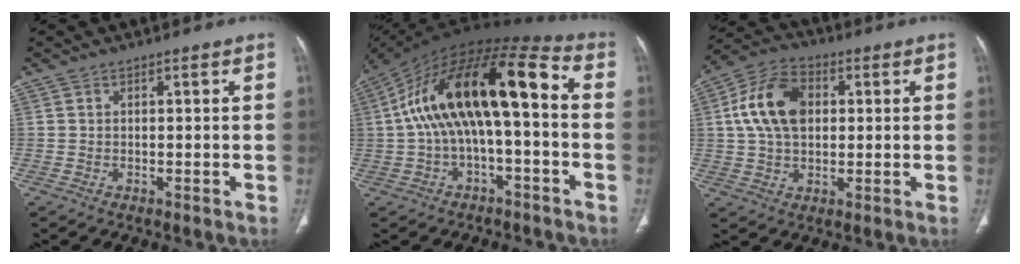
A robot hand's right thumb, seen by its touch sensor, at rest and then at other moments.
{"total": 21.2, "force": [0.3, 8.9, 19.2], "torque": [-0.335, 0.066, -0.002]}
{"total": 12.9, "force": [2.1, 8.6, 9.4], "torque": [-0.166, 0.016, 0.032]}